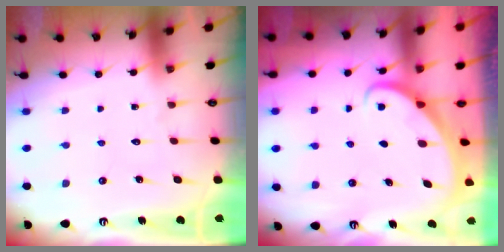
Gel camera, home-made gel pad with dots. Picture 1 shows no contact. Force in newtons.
{"total": 2.3, "press": 2.3, "slide": 0.1}